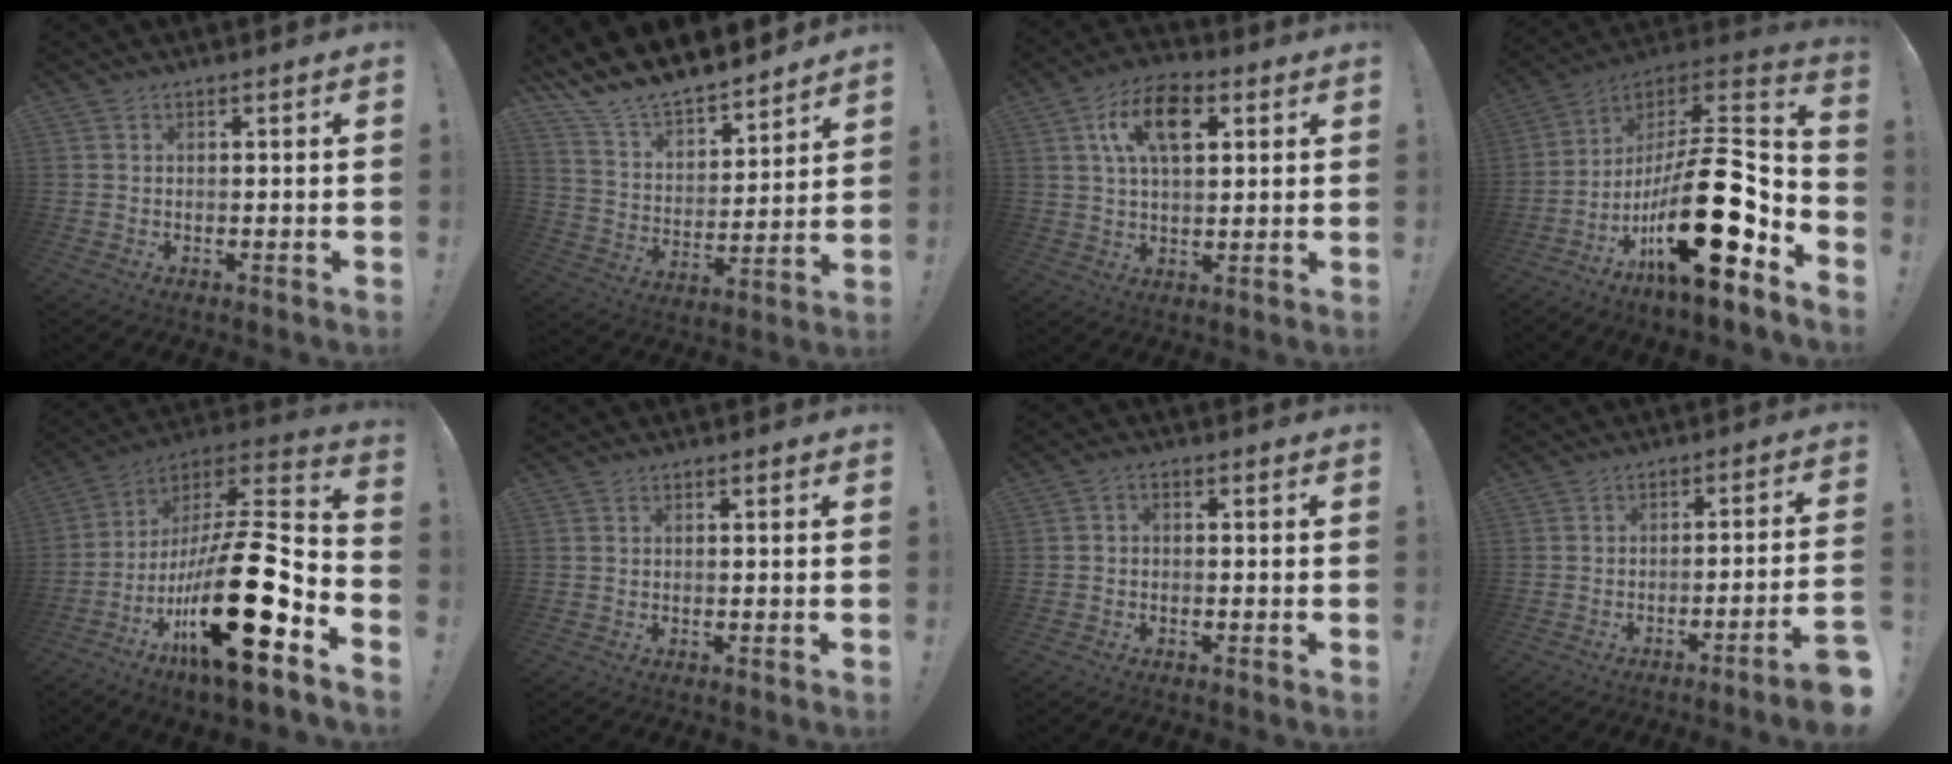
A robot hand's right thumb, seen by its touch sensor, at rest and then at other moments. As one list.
[{"total": 12.5, "force": [12.0, 2.5, 2.1], "torque": [-0.073, -0.109, 0.219]}, {"total": 13.4, "force": [4.7, 7.5, 10.1], "torque": [-0.157, 0.008, 0.083]}, {"total": 26.9, "force": [-8.2, 9.1, 23.9], "torque": [-0.408, 0.028, -0.134]}, {"total": 27.6, "force": [-9.2, 7.3, 24.9], "torque": [-0.442, 0.027, -0.151]}, {"total": 0.5, "force": [0.3, 0.5, 0.0], "torque": [0.006, -0.002, 0.004]}, {"total": 1.6, "force": [-1.0, 0.7, 0.9], "torque": [-0.023, 0.006, -0.018]}, {"total": 6.6, "force": [-4.1, -0.5, 5.1], "torque": [-0.085, 0.008, -0.068]}]